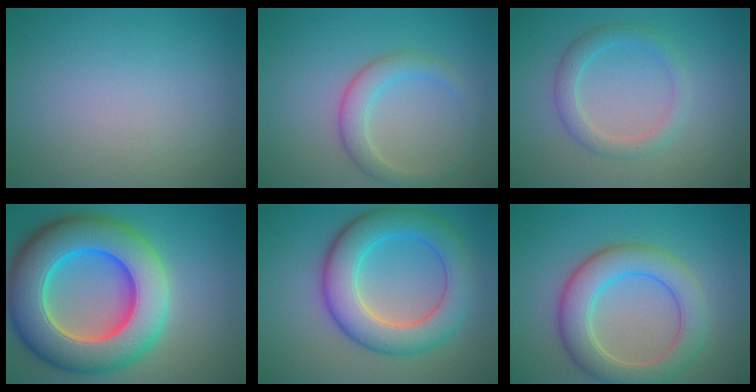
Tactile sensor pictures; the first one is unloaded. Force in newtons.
{"total": 2.8, "press": 2.8, "slide": 0.0}
{"total": 2.5, "press": 2.5, "slide": 0.1}
{"total": 13.4, "press": 13.4, "slide": 0.4}
{"total": 7.6, "press": 7.6, "slide": 0.2}
{"total": 6.2, "press": 6.2, "slide": 0.3}